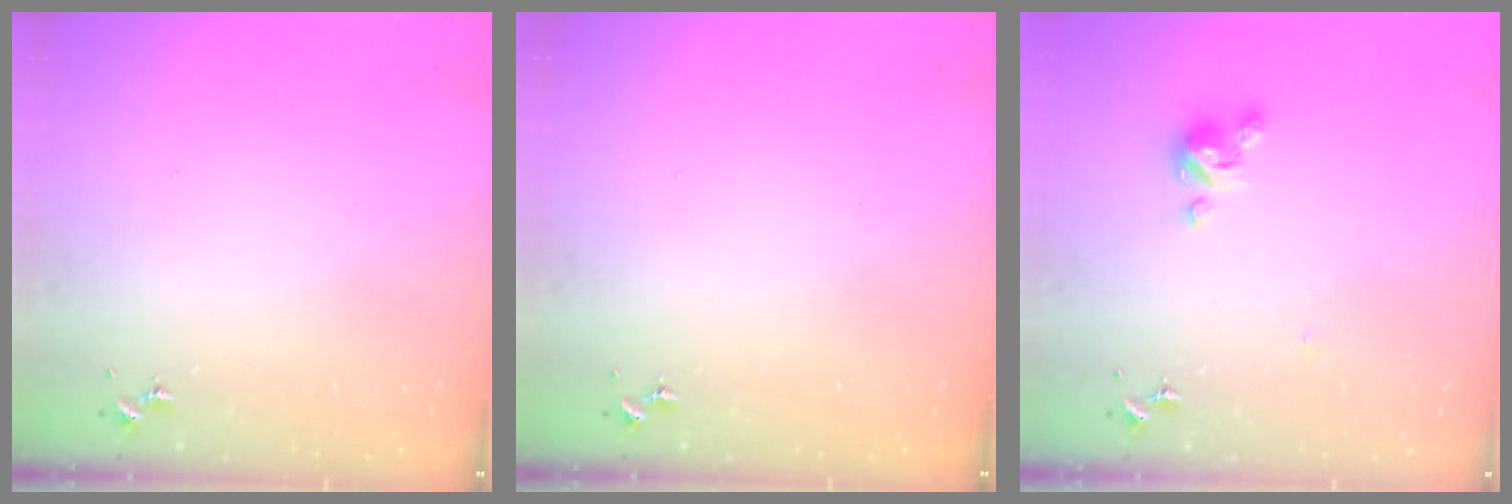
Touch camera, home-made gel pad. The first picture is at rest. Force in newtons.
{"total": 0.0}
{"total": 4.5, "press": 4.5, "slide": 0.3}